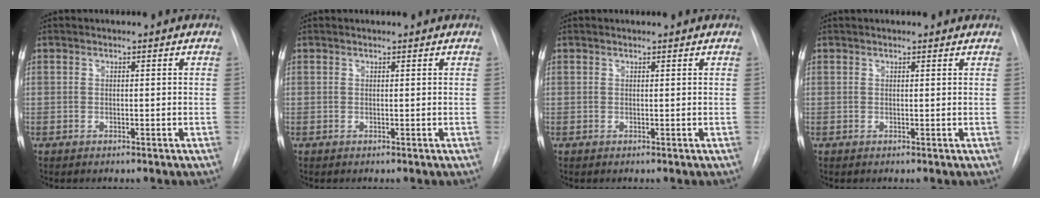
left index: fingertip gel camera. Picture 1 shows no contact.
{"total": 1.1, "force": [1.1, 0.1, 0.2], "torque": [-0.010, 0.011, 0.014]}
{"total": 1.3, "force": [1.3, 0.1, 0.3], "torque": [-0.011, 0.012, 0.017]}
{"total": 3.7, "force": [3.4, 0.9, 1.3], "torque": [-0.018, 0.026, 0.035]}